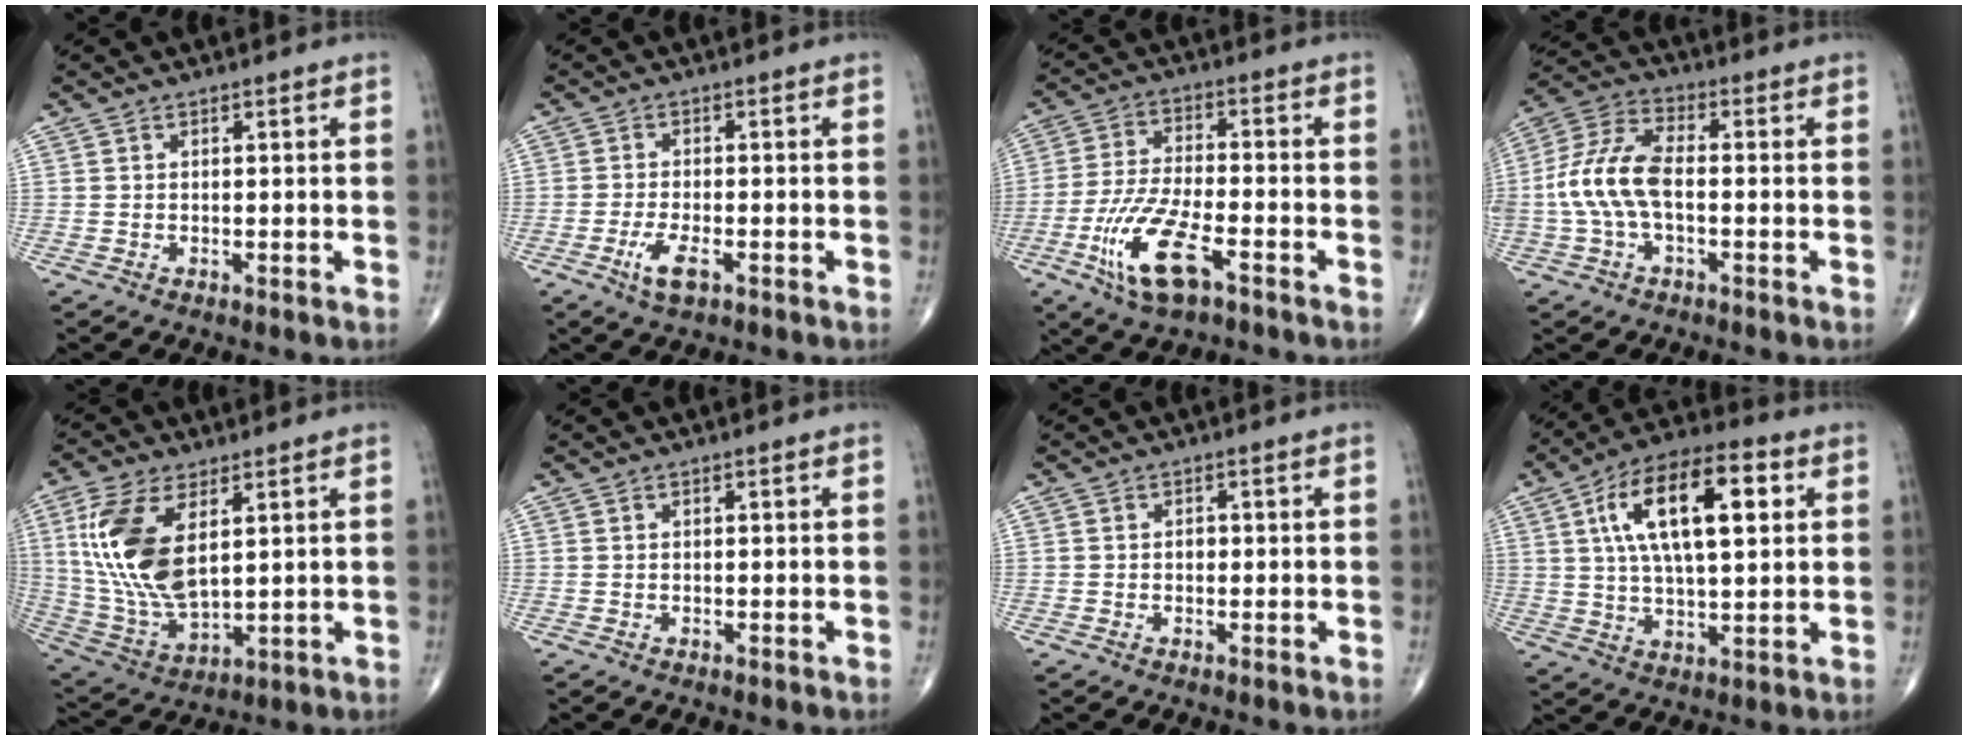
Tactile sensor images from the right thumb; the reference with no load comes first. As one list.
[{"total": 4.4, "force": [-2.1, 1.6, 3.6], "torque": [-0.074, 0.003, -0.036]}, {"total": 12.7, "force": [-6.0, 4.3, 10.3], "torque": [-0.221, 0.018, -0.109]}, {"total": 11.7, "force": [-1.2, 6.1, 10.0], "torque": [-0.222, 0.036, -0.027]}, {"total": 16.2, "force": [4.5, 7.9, 13.4], "torque": [-0.278, -0.019, 0.100]}, {"total": 0.0}, {"total": 1.1, "force": [-0.1, 0.9, 0.7], "torque": [-0.007, 0.002, -0.004]}, {"total": 18.1, "force": [5.2, 7.6, 15.6], "torque": [-0.258, 0.009, 0.082]}]